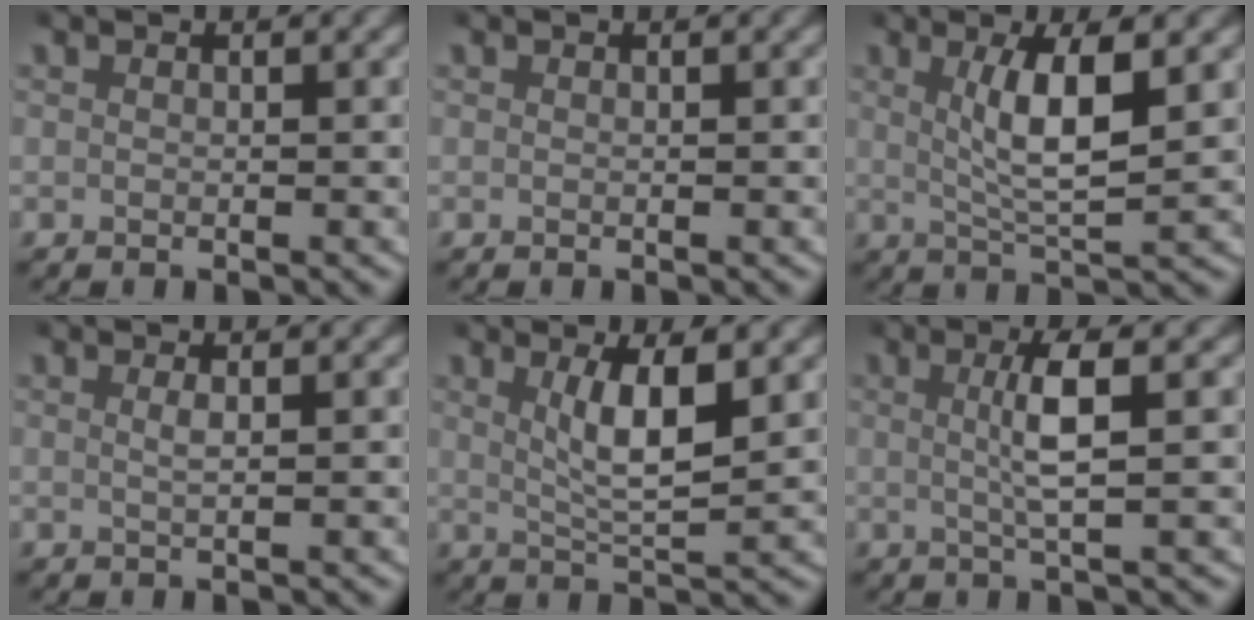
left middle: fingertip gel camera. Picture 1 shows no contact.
{"total": 0.0}
{"total": 5.0, "force": [1.2, 0.9, 4.7], "torque": [-0.081, -0.005, 0.027]}
{"total": 0.9, "force": [0.2, -0.2, 0.8], "torque": [-0.022, -0.002, 0.005]}
{"total": 4.5, "force": [1.3, 1.0, 4.2], "torque": [-0.072, -0.009, 0.029]}
{"total": 3.4, "force": [0.7, -0.1, 3.3], "torque": [-0.064, 0.004, 0.010]}